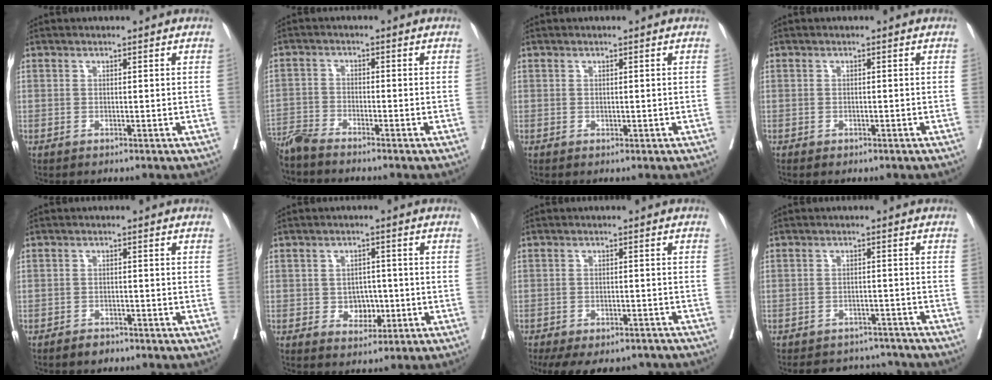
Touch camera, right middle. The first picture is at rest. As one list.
[{"total": 4.8, "force": [-4.6, -0.3, 1.6], "torque": [-0.023, -0.017, -0.090]}, {"total": 0.0}, {"total": 1.4, "force": [-1.0, 0.7, 0.6], "torque": [-0.008, -0.002, -0.011]}, {"total": 2.0, "force": [-1.7, 0.9, 0.6], "torque": [-0.014, 0.001, -0.024]}, {"total": 4.2, "force": [-1.0, 3.2, 2.6], "torque": [-0.028, 0.006, -0.008]}, {"total": 13.7, "force": [-10.6, 6.3, 6.0], "torque": [-0.127, -0.004, -0.136]}, {"total": 8.8, "force": [-8.2, 3.1, 0.9], "torque": [-0.002, 0.016, -0.099]}]